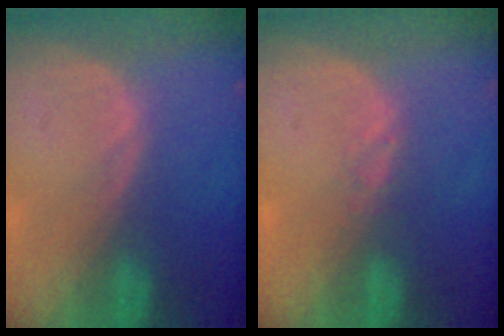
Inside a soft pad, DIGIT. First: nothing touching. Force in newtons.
{"total": 0.9, "press": 0.8, "slide": 0.5}